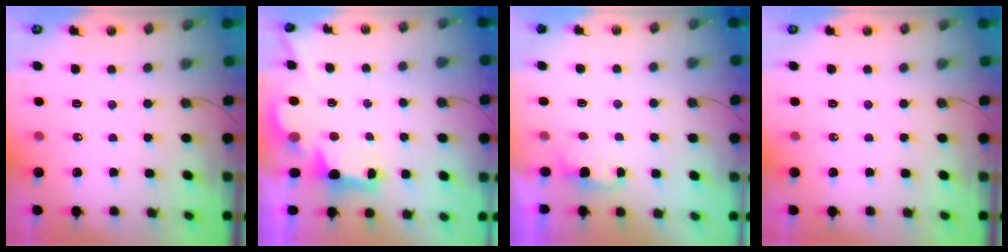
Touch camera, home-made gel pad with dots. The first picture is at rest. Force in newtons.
{"total": 2.8, "press": 2.7, "slide": 0.9}
{"total": 1.5, "press": 1.3, "slide": 0.8}
{"total": 0.0}